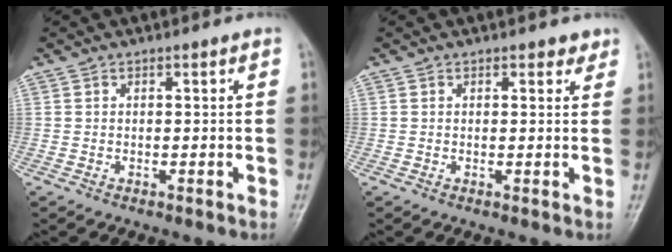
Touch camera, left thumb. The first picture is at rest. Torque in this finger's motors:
{"motor_torque": [-0.09, -0.01, -0.04, -0.13, 0.02]}